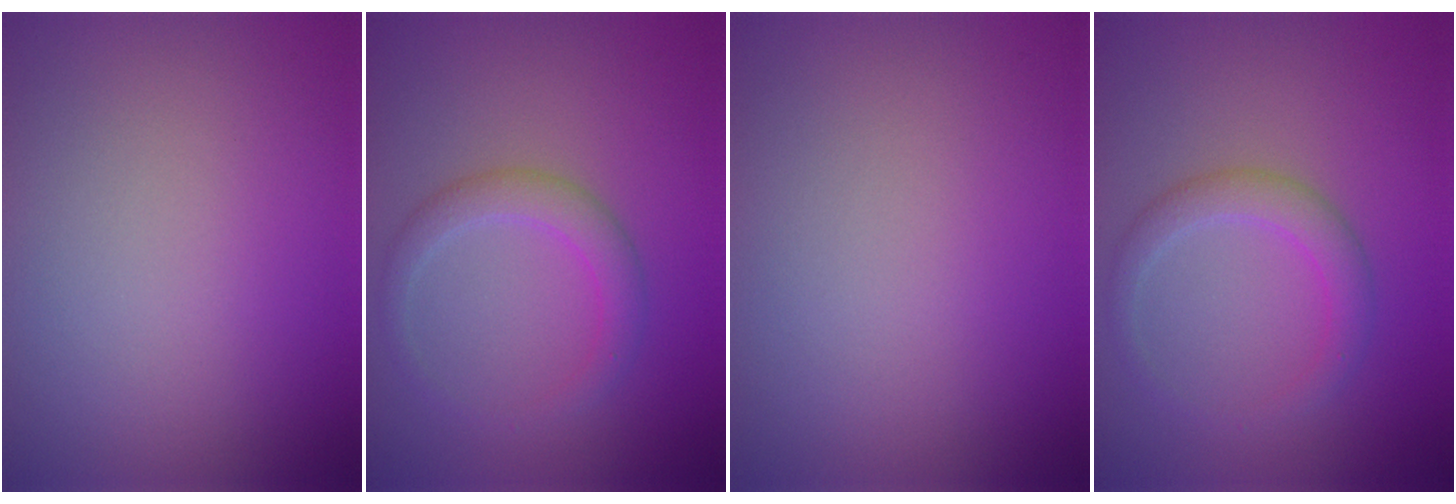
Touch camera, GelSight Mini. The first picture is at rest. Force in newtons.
{"total": 2.7, "press": 2.6, "slide": 0.2}
{"total": 0.0}
{"total": 2.7, "press": 2.6, "slide": 0.2}